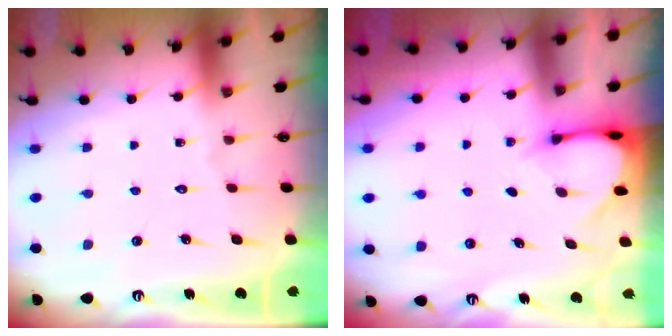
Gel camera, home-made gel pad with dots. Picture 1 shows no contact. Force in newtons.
{"total": 3.0, "press": 3.0, "slide": 0.2}